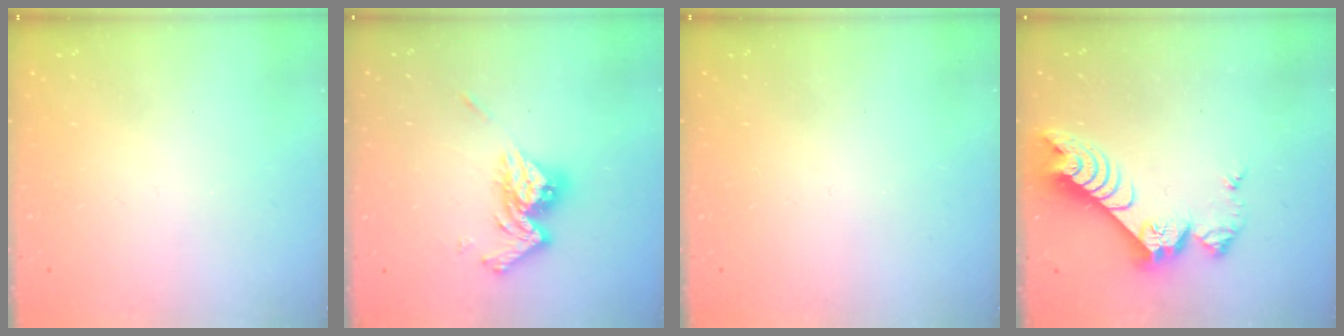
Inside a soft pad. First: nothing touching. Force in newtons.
{"total": 13.5, "press": 13.4, "slide": 1.2}
{"total": 0.0}
{"total": 11.0, "press": 11.0, "slide": 1.0}